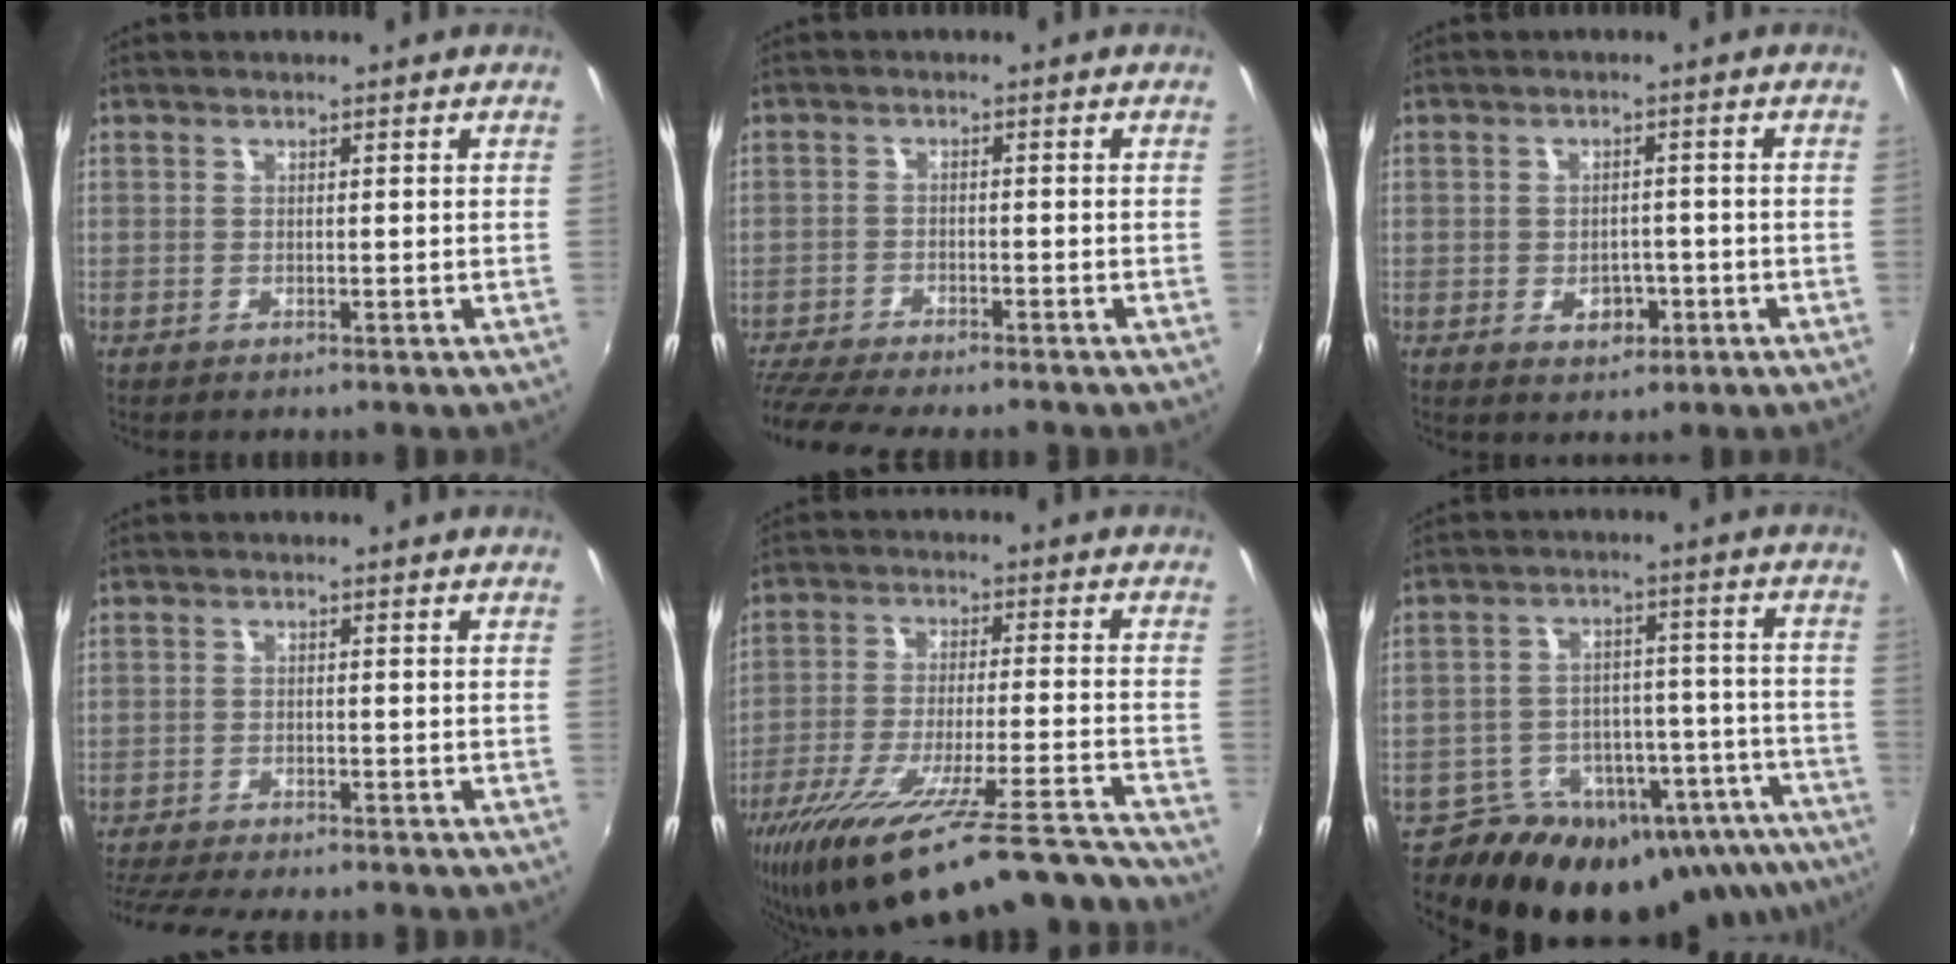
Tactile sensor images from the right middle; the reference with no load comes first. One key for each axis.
{"total": 10.8, "fx": -9.6, "fy": 1.4, "fz": 4.7, "tx": -0.122, "ty": -0.029, "tz": -0.163}
{"total": 4.1, "fx": -1.6, "fy": 3.0, "fz": 2.3, "tx": -0.040, "ty": 0.002, "tz": -0.017}
{"total": 10.0, "fx": -9.0, "fy": 1.4, "fz": 4.2, "tx": -0.104, "ty": -0.024, "tz": -0.143}
{"total": 25.9, "fx": -22.3, "fy": 2.2, "fz": 13.0, "tx": -0.226, "ty": -0.058, "tz": -0.343}
{"total": 24.9, "fx": -18.7, "fy": 12.8, "fz": 10.2, "tx": -0.165, "ty": 0.030, "tz": -0.234}